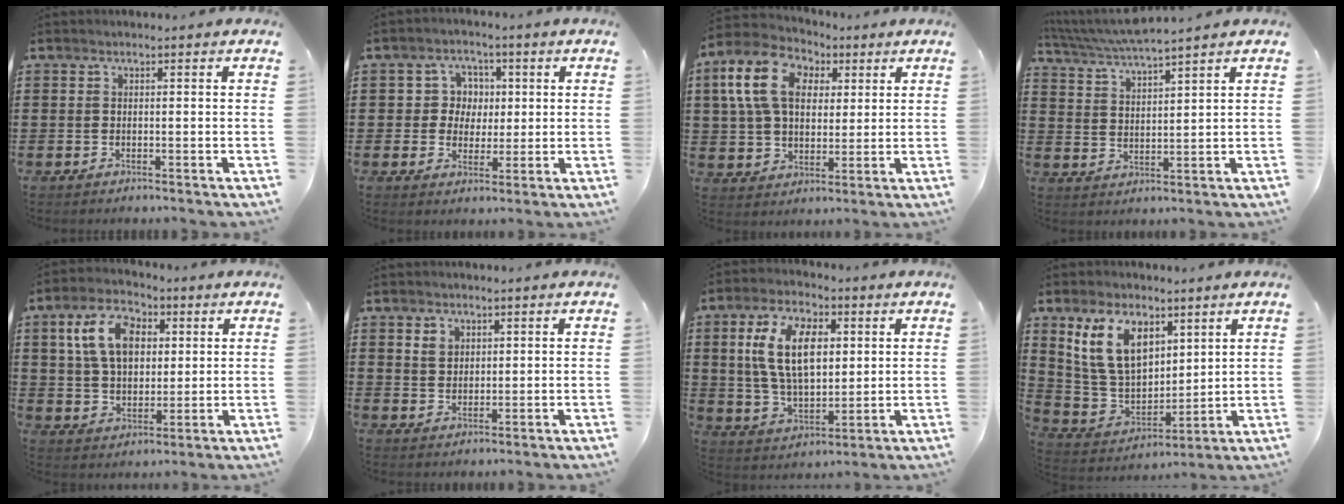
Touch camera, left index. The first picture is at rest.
{"total": 4.9, "force": [0.9, 4.6, 1.3], "torque": [-0.043, 0.011, 0.011]}
{"total": 10.9, "force": [3.9, 7.6, 6.7], "torque": [-0.168, 0.023, 0.072]}
{"total": 4.4, "force": [4.1, -0.7, 1.3], "torque": [-0.041, -0.024, 0.070]}
{"total": 9.5, "force": [3.3, 6.2, 6.4], "torque": [-0.136, 0.013, 0.057]}
{"total": 2.6, "force": [1.5, 2.0, 0.7], "torque": [-0.014, 0.003, 0.026]}
{"total": 11.6, "force": [3.4, 6.4, 9.0], "torque": [-0.197, 0.010, 0.056]}
{"total": 11.7, "force": [6.0, 7.6, 6.6], "torque": [-0.157, 0.008, 0.117]}